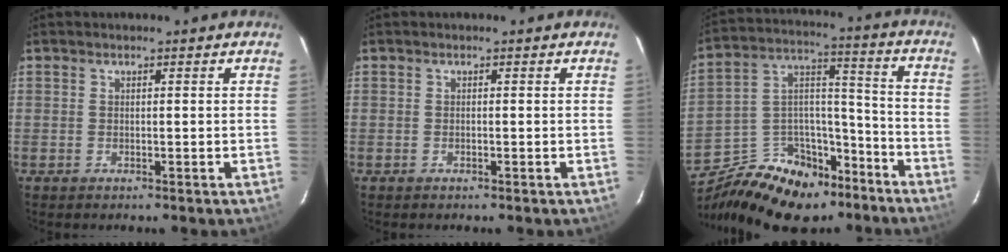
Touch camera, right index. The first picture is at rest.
{"total": 0.0}
{"total": 20.1, "force": [-13.7, 11.5, 9.1], "torque": [-0.187, 0.055, -0.205]}